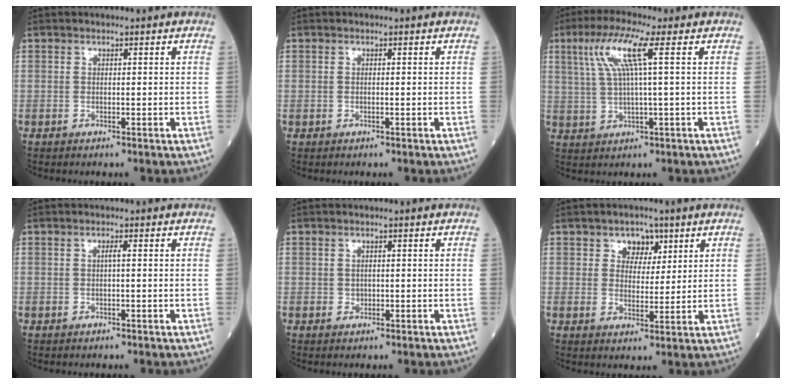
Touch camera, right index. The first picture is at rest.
{"total": 0.0}
{"total": 7.9, "force": [2.8, -0.2, 7.4], "torque": [-0.155, 0.015, 0.056]}
{"total": 0.7, "force": [0.0, -0.1, 0.7], "torque": [-0.012, 0.001, 0.000]}
{"total": 0.8, "force": [0.1, 0.7, 0.4], "torque": [-0.006, 0.001, 0.001]}
{"total": 4.3, "force": [2.3, 3.1, 1.9], "torque": [-0.020, 0.005, 0.036]}